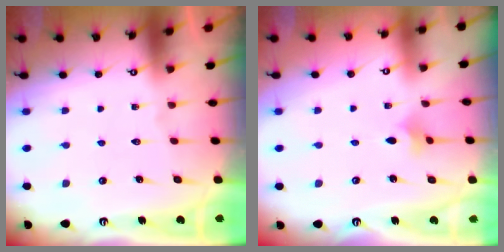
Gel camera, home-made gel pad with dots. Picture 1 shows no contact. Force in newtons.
{"total": 2.3, "press": 2.2, "slide": 0.5}